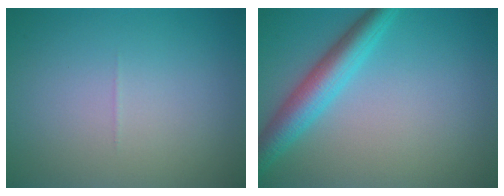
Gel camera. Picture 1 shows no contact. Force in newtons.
{"total": 4.6, "press": 4.5, "slide": 0.2}